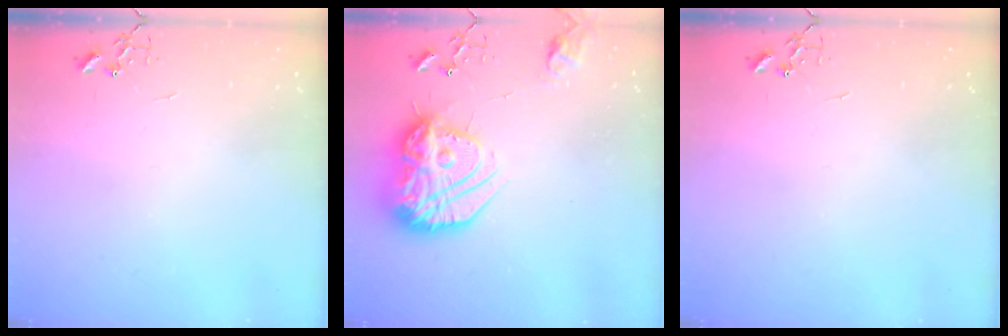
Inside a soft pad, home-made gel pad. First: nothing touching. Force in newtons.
{"total": 20.7, "press": 20.6, "slide": 1.5}
{"total": 0.0}